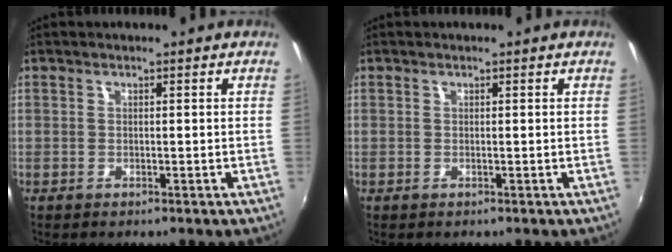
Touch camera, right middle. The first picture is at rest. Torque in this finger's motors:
{"motor_torque": [0.00, 0.00, 0.00, 0.00]}